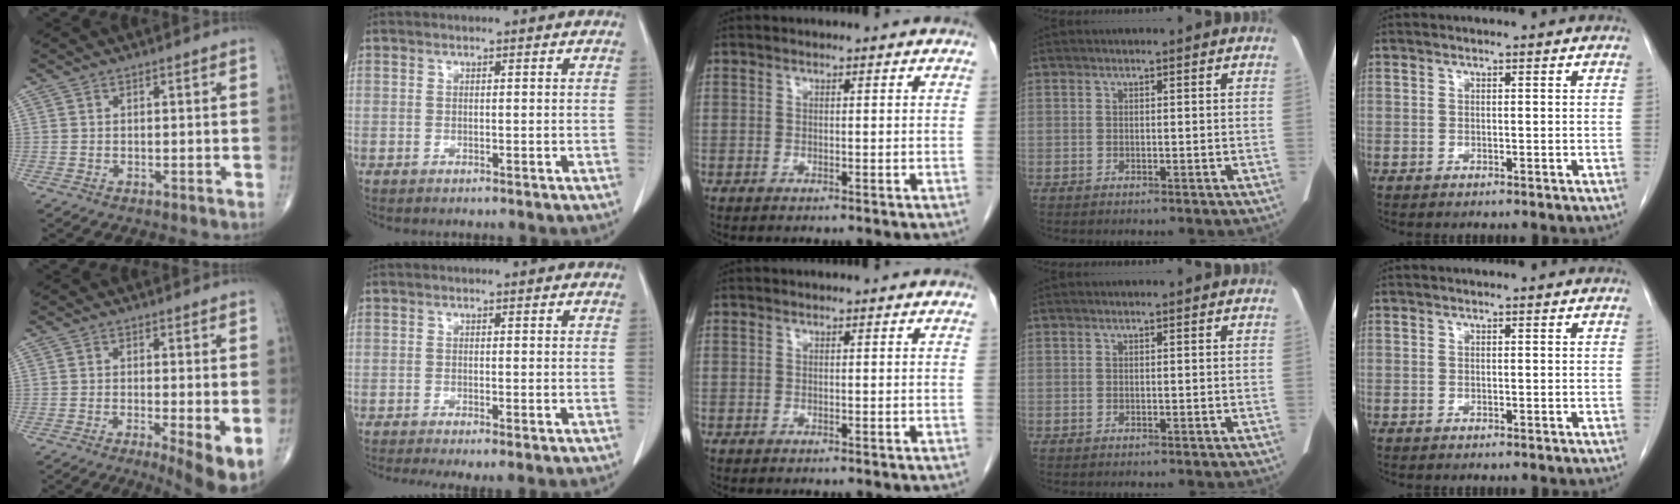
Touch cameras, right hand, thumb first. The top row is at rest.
{"thumb": {"total": 6.5, "force": [-1.9, 1.1, 6.1], "torque": [-0.099, -0.020, -0.034]}, "index": {"total": 4.3, "force": [-2.8, 0.8, 3.1], "torque": [-0.050, -0.013, -0.045]}}